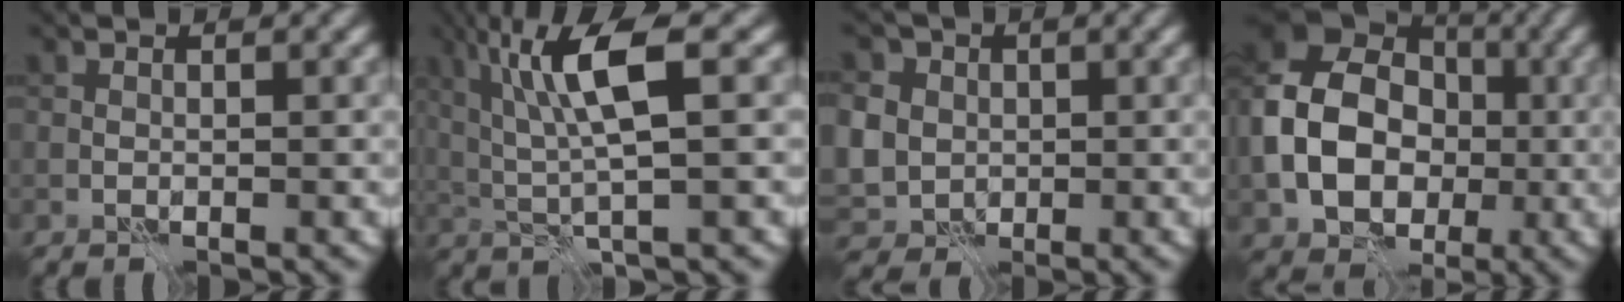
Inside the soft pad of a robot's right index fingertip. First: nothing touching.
{"total": 7.0, "force": [1.8, 1.4, 6.6], "torque": [-0.131, 0.008, 0.035]}
{"total": 9.6, "force": [1.5, 8.6, 4.1], "torque": [-0.103, 0.019, 0.004]}
{"total": 11.8, "force": [-1.4, 9.0, 7.5], "torque": [-0.151, -0.004, -0.026]}